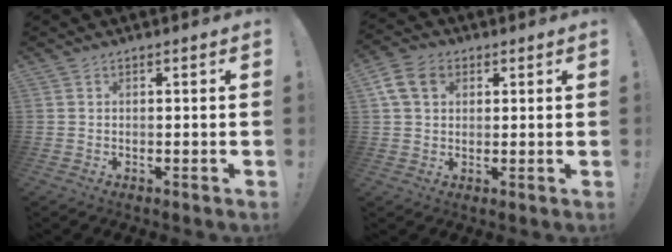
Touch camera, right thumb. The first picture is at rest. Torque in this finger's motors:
{"motor_torque": [0.03, 0.03, 0.04, 0.03, 0.00]}